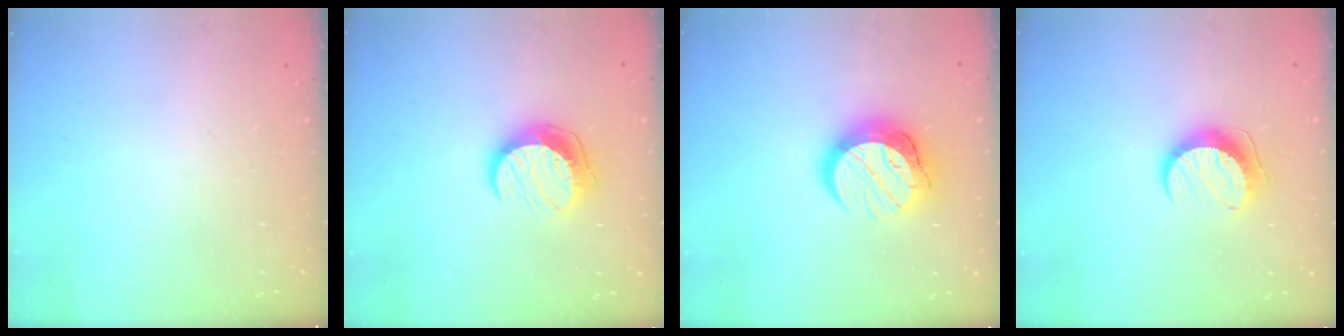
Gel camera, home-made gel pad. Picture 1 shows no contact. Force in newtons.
{"total": 11.1, "press": 11.0, "slide": 0.7}
{"total": 15.1, "press": 15.1, "slide": 1.3}
{"total": 9.4, "press": 9.4, "slide": 0.7}